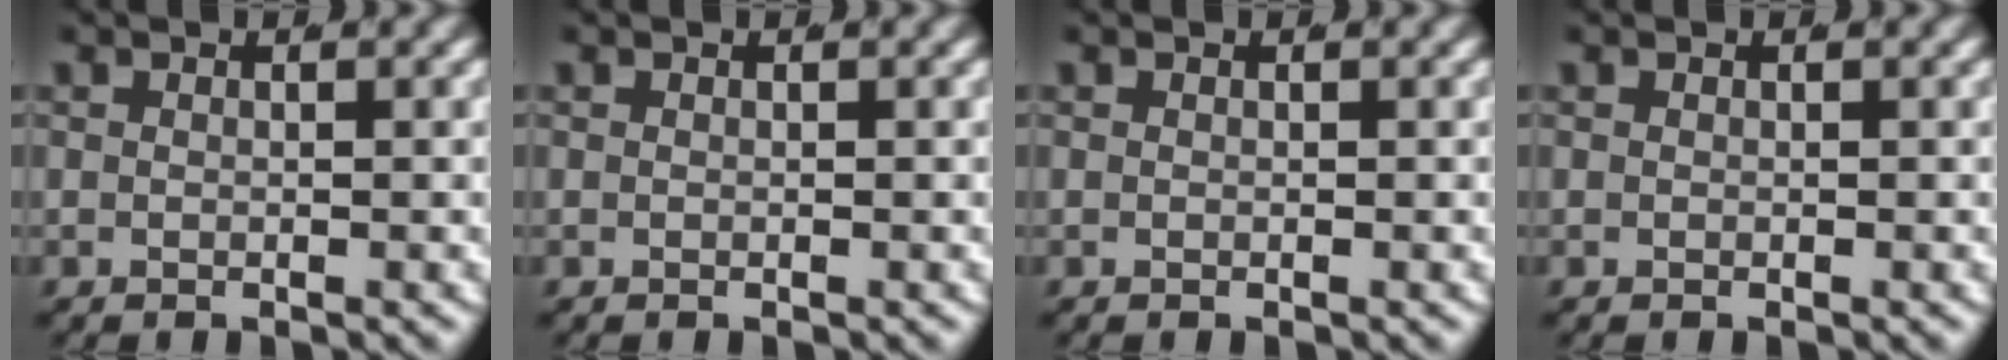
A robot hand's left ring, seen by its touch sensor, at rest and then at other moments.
{"total": 0.0}
{"total": 0.0}
{"total": 0.0}